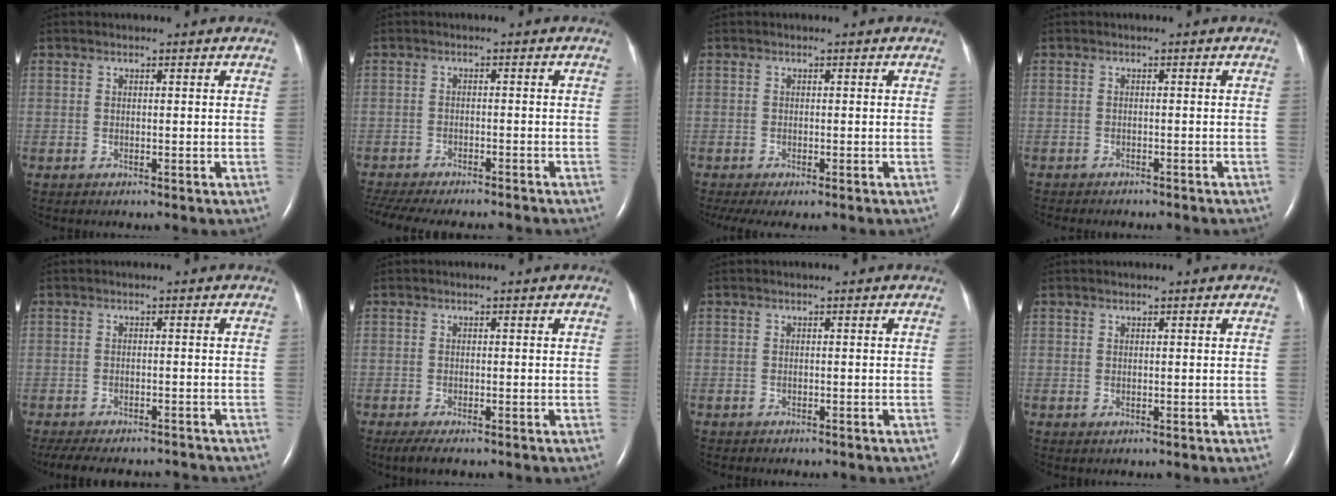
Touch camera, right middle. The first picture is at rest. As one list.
[{"total": 16.2, "force": [-14.1, 3.5, 7.0], "torque": [-0.172, -0.024, -0.190]}, {"total": 5.3, "force": [-3.9, 1.4, 3.3], "torque": [-0.051, -0.017, -0.060]}, {"total": 7.4, "force": [-6.5, 1.6, 3.1], "torque": [-0.033, -0.008, -0.072]}, {"total": 12.6, "force": [-11.4, 3.1, 4.5], "torque": [-0.095, -0.005, -0.147]}, {"total": 3.4, "force": [-2.4, 0.9, 2.2], "torque": [-0.042, -0.011, -0.036]}, {"total": 2.8, "force": [-2.4, 0.7, 1.3], "torque": [-0.024, -0.006, -0.021]}, {"total": 0.0}]